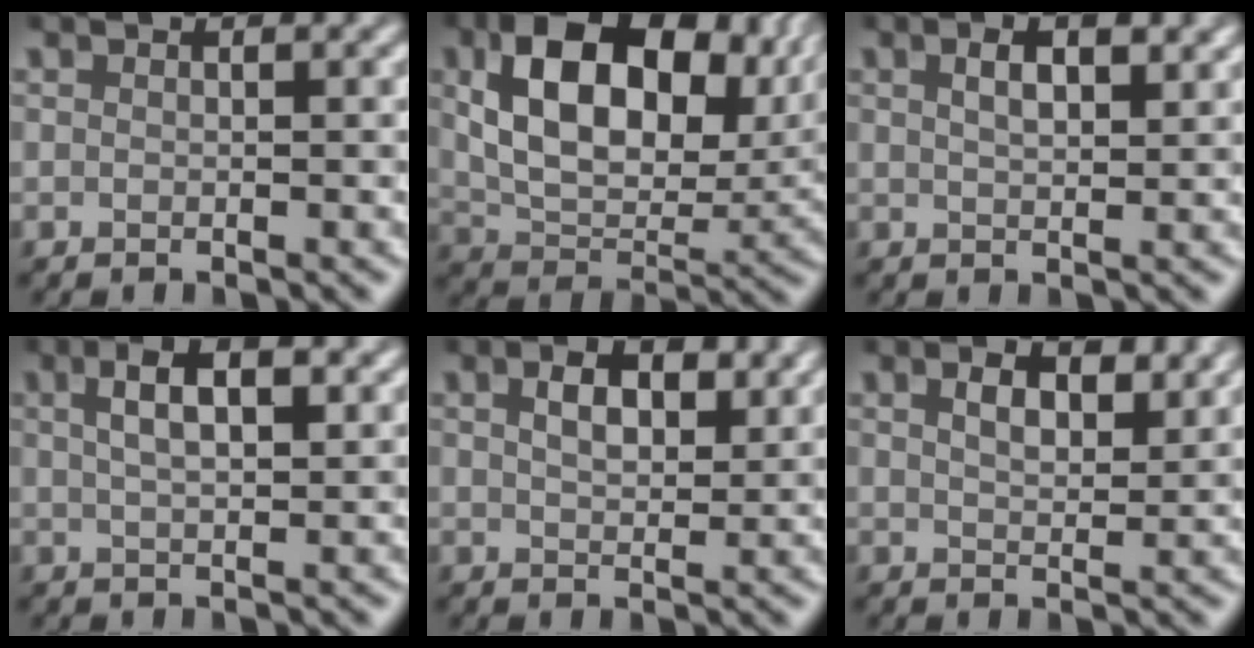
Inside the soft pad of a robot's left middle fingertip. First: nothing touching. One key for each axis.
{"total": 13.5, "fx": 4.0, "fy": 8.5, "fz": 9.7, "tx": -0.164, "ty": -0.006, "tz": 0.081}
{"total": 3.0, "fx": 1.5, "fy": 1.2, "fz": 2.4, "tx": -0.038, "ty": 0.005, "tz": 0.025}
{"total": 4.4, "fx": 1.7, "fy": 1.6, "fz": 3.7, "tx": -0.061, "ty": 0.012, "tz": 0.025}
{"total": 3.5, "fx": 1.5, "fy": 1.9, "fz": 2.5, "tx": -0.048, "ty": 0.004, "tz": 0.028}
{"total": 3.4, "fx": 1.8, "fy": 1.6, "fz": 2.3, "tx": -0.045, "ty": 0.002, "tz": 0.034}